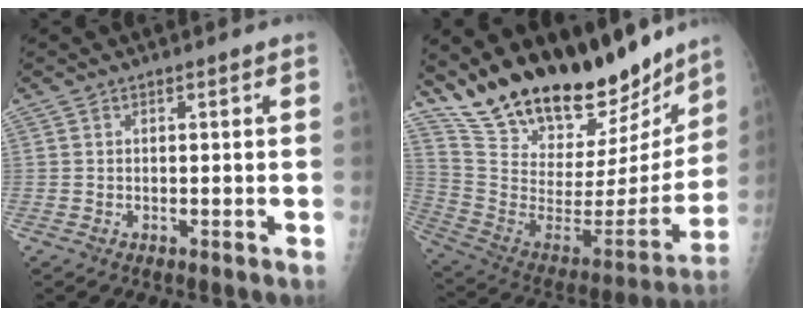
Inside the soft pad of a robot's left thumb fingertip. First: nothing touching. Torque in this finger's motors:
{"motor_torque": [1.90, 1.85, 1.39, -1.38, 0.13]}